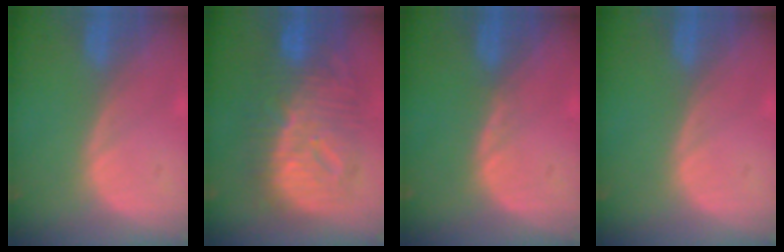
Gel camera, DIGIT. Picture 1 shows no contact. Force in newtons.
{"total": 12.1, "press": 12.0, "slide": 1.2}
{"total": 0.7, "press": 0.7, "slide": 0.2}
{"total": 0.0}